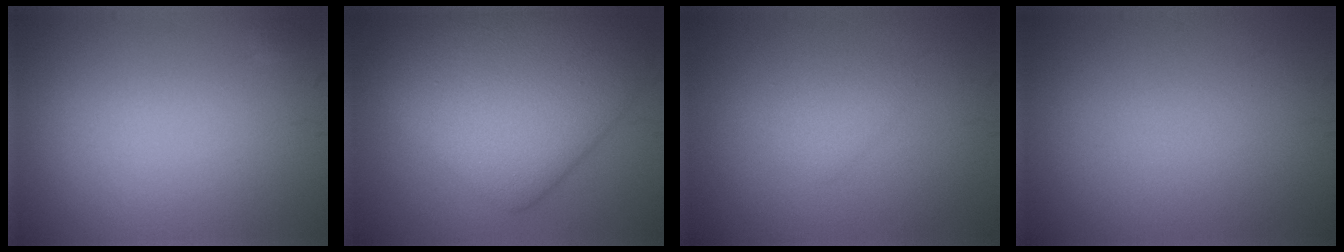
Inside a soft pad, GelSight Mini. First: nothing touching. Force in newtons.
{"total": 11.2, "press": 11.2, "slide": 0.3}
{"total": 1.5, "press": 1.5, "slide": 0.1}
{"total": 0.0}